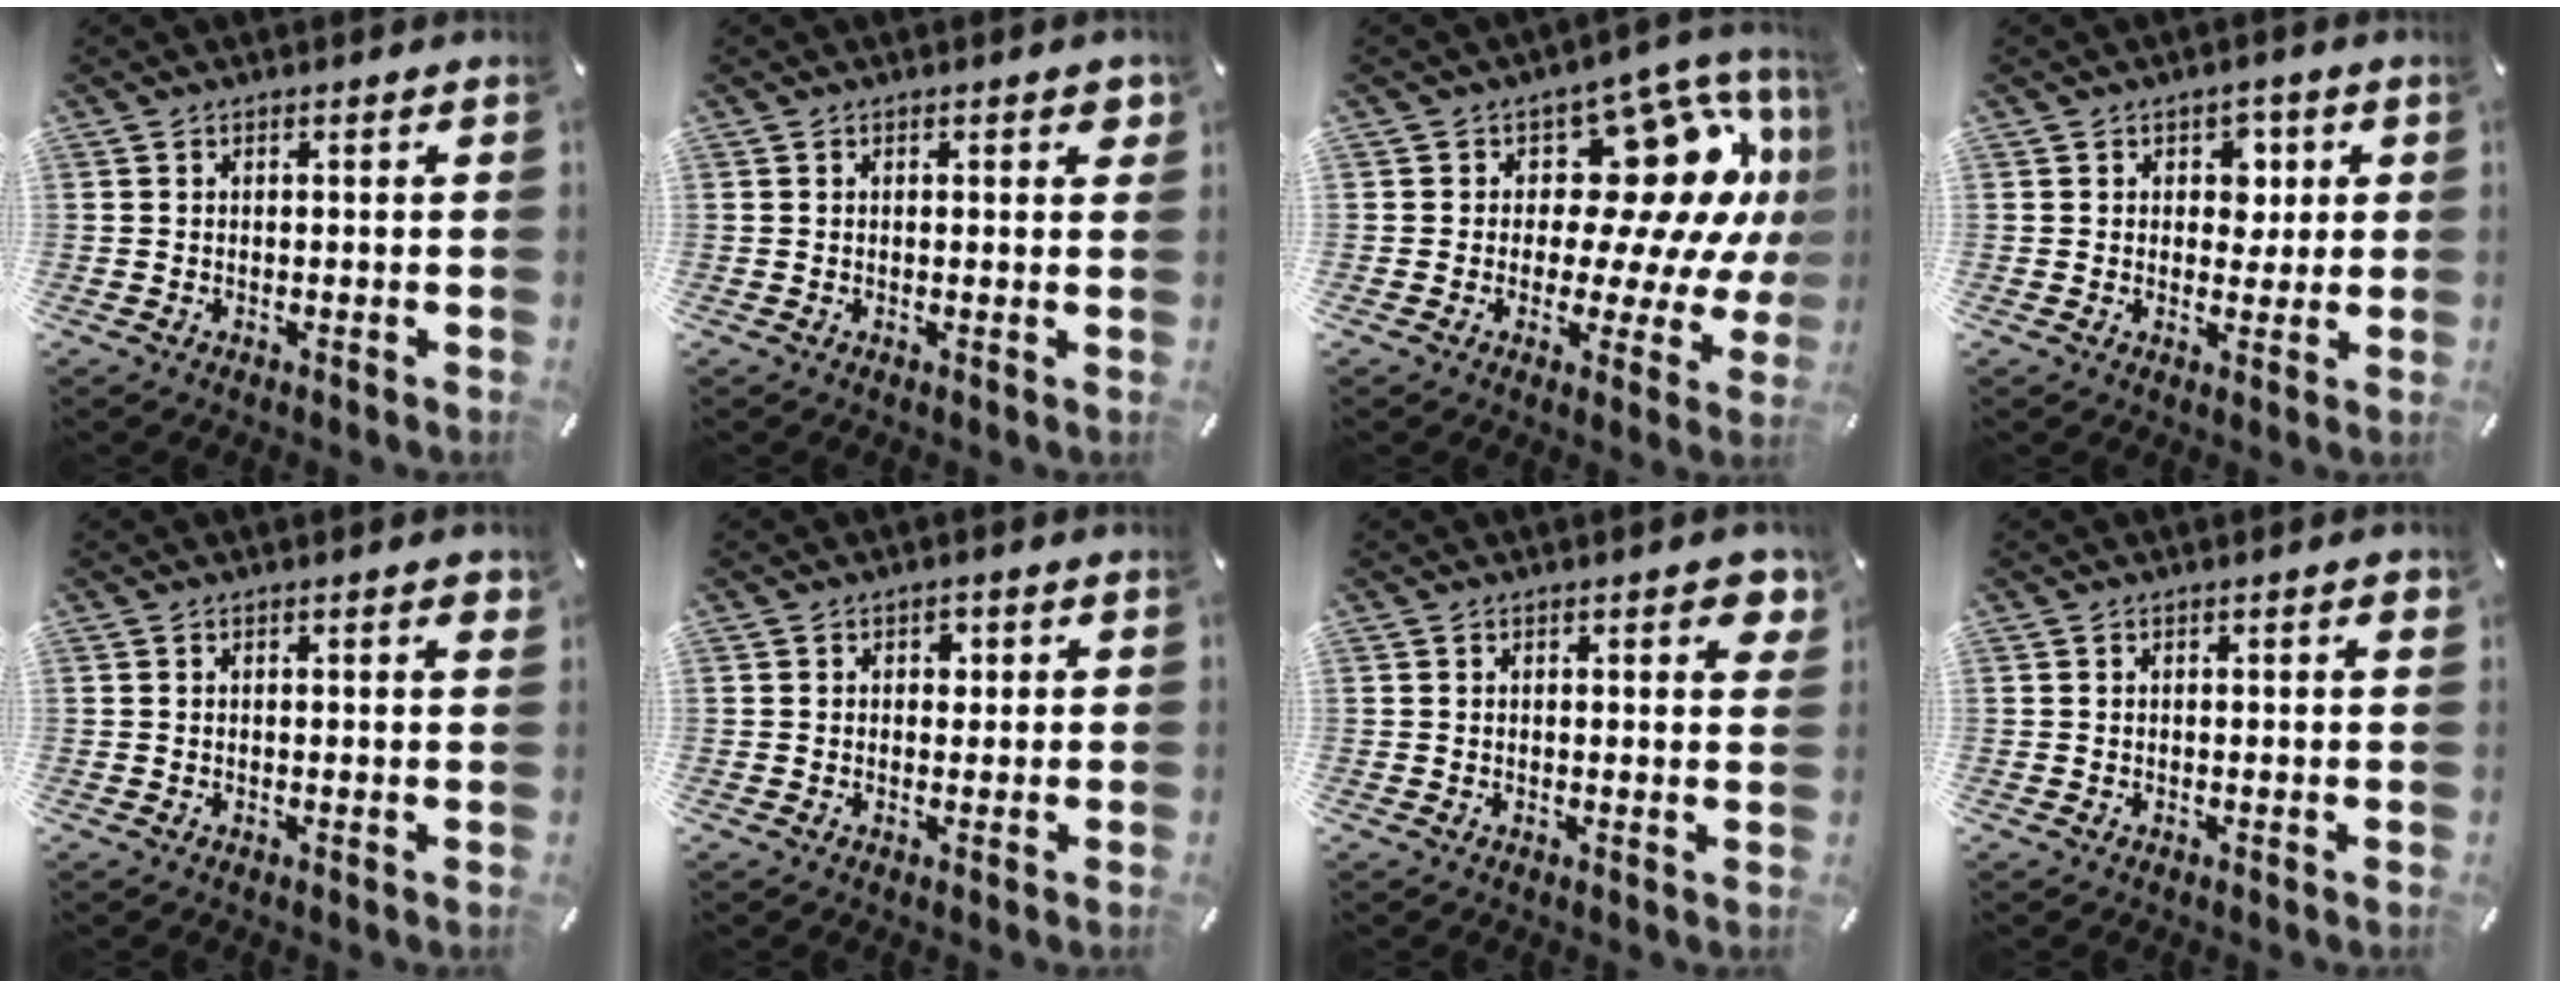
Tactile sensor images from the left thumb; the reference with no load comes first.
{"total": 1.5, "force": [0.6, 0.5, 1.3], "torque": [-0.018, 0.001, 0.007]}
{"total": 19.4, "force": [5.7, 11.8, 14.3], "torque": [-0.198, -0.048, 0.096]}
{"total": 5.3, "force": [1.4, 4.3, 2.8], "torque": [-0.018, -0.007, 0.013]}
{"total": 1.5, "force": [0.4, 0.3, 1.4], "torque": [-0.028, 0.003, 0.006]}
{"total": 1.9, "force": [0.4, 1.6, 0.9], "torque": [0.003, -0.001, -0.002]}
{"total": 3.2, "force": [1.4, 1.2, 2.6], "torque": [-0.032, -0.005, 0.019]}
{"total": 1.3, "force": [0.2, 0.2, 1.3], "torque": [-0.024, 0.002, 0.003]}